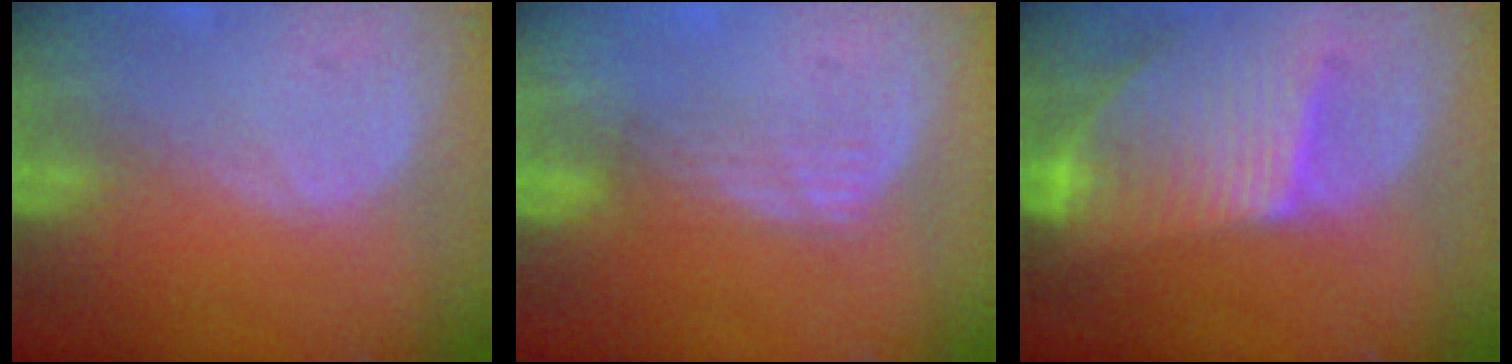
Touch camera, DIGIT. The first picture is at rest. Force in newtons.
{"total": 3.1, "press": 2.5, "slide": 1.7}
{"total": 9.4, "press": 8.2, "slide": 4.7}